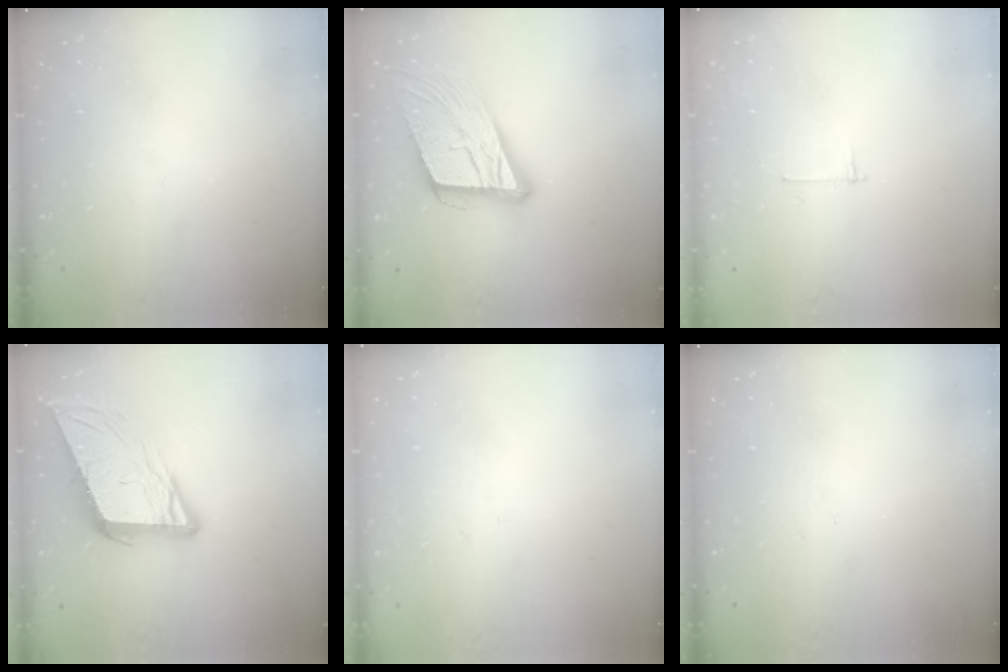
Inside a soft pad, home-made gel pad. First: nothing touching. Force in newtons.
{"total": 16.9, "press": 16.5, "slide": 3.6}
{"total": 2.7, "press": 2.7, "slide": 0.3}
{"total": 11.6, "press": 11.2, "slide": 2.9}
{"total": 1.5, "press": 1.5, "slide": 0.1}
{"total": 0.0}